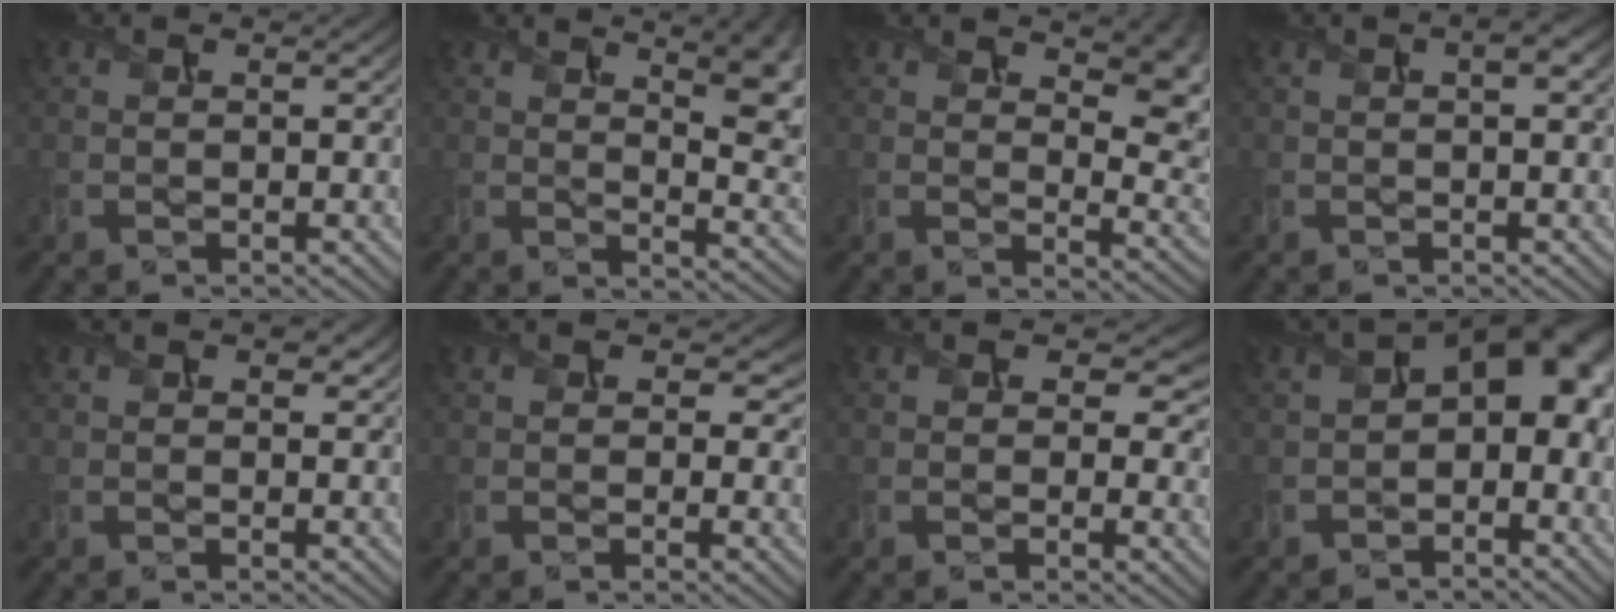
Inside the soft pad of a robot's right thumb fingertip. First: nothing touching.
{"total": 12.4, "force": [5.3, 4.5, 10.3], "torque": [-0.121, 0.022, 0.077]}
{"total": 10.6, "force": [6.0, 4.0, 7.8], "torque": [-0.117, 0.001, 0.096]}
{"total": 1.9, "force": [0.4, 0.5, 1.8], "torque": [-0.031, 0.009, 0.004]}
{"total": 1.7, "force": [1.0, 1.0, 1.0], "torque": [-0.017, -0.002, 0.015]}
{"total": 4.0, "force": [1.0, 2.9, 2.5], "torque": [-0.040, -0.009, 0.010]}
{"total": 5.7, "force": [1.4, 4.1, 3.6], "torque": [-0.054, -0.015, 0.017]}
{"total": 9.1, "force": [-0.5, 5.4, 7.3], "torque": [-0.106, 0.008, -0.019]}